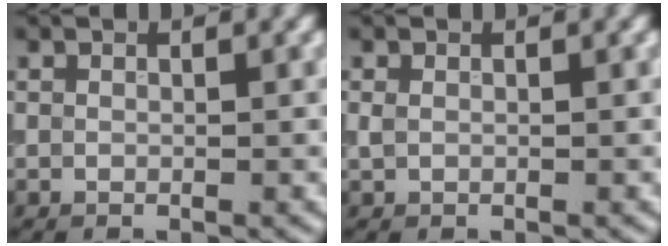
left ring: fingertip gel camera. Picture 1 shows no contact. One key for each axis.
{"total": 0.7, "fx": 0.1, "fy": 0.5, "fz": 0.5, "tx": -0.012, "ty": 0.000, "tz": 0.002}